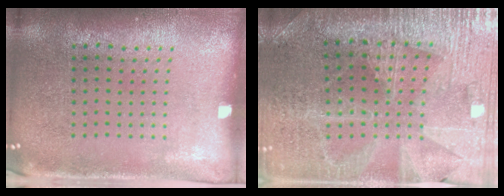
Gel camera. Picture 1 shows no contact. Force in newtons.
{"total": 3.0, "press": 2.9, "slide": 0.5}